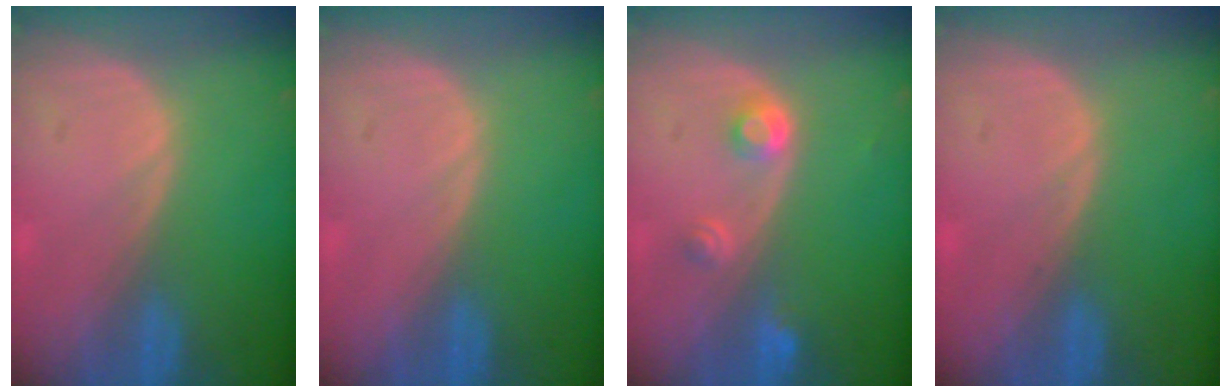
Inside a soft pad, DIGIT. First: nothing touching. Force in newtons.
{"total": 0.0}
{"total": 3.0, "press": 2.8, "slide": 0.9}
{"total": 0.5, "press": 0.1, "slide": 0.5}